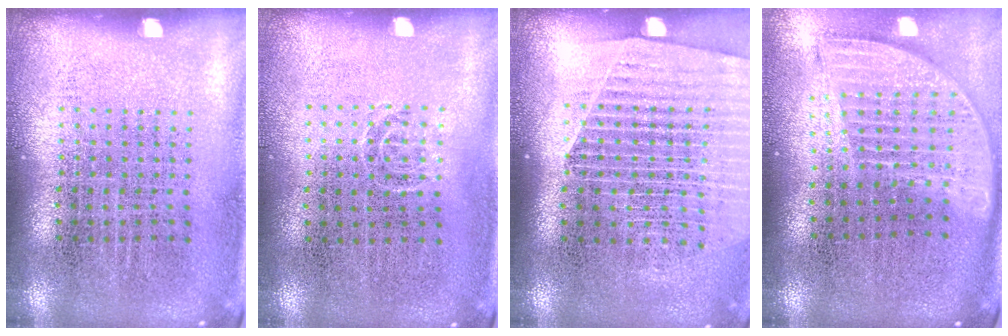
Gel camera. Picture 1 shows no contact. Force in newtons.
{"total": 0.6, "press": 0.4, "slide": 0.4}
{"total": 1.7, "press": 1.6, "slide": 0.5}
{"total": 1.8, "press": 1.5, "slide": 1.0}